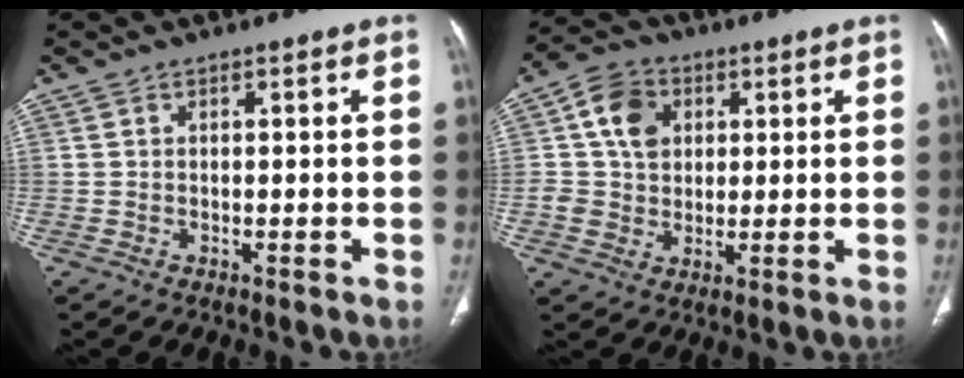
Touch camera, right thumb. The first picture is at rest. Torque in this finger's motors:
{"motor_torque": [1.22, 1.07, 0.53, -0.55, 0.07]}